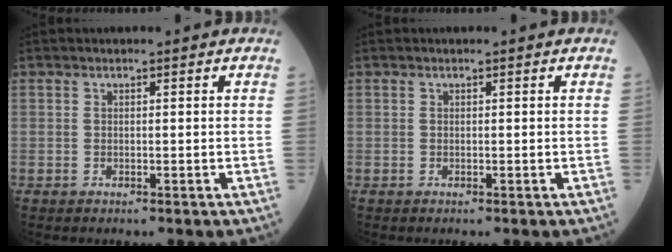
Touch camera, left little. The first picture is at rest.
{"total": 0.0}